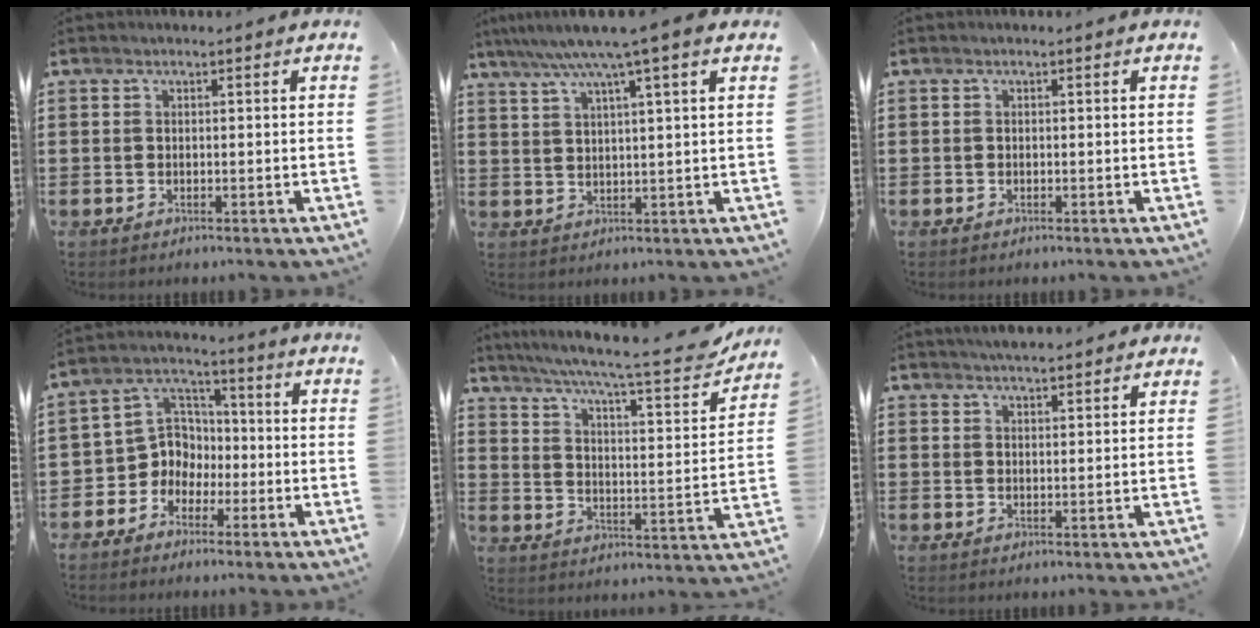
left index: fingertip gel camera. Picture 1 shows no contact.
{"total": 6.5, "force": [4.5, -0.7, 4.6], "torque": [-0.102, -0.011, 0.073]}
{"total": 0.0}
{"total": 6.9, "force": [-2.5, 6.3, 1.1], "torque": [-0.060, 0.006, -0.054]}
{"total": 9.1, "force": [7.4, 0.9, 5.2], "torque": [-0.107, -0.050, 0.115]}
{"total": 2.9, "force": [2.8, 0.1, 0.6], "torque": [-0.018, -0.003, 0.053]}